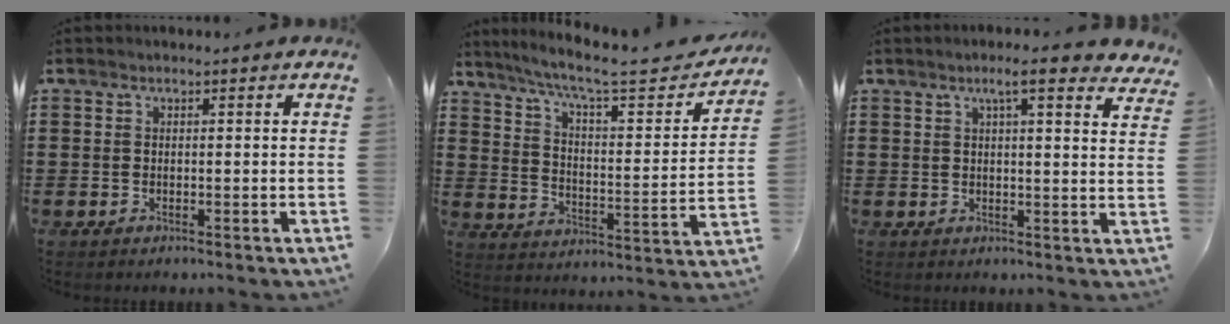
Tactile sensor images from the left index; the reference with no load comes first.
{"total": 7.8, "force": [6.3, 0.6, 4.5], "torque": [-0.105, -0.041, 0.099]}
{"total": 5.6, "force": [4.1, 0.2, 3.8], "torque": [-0.069, -0.014, 0.066]}